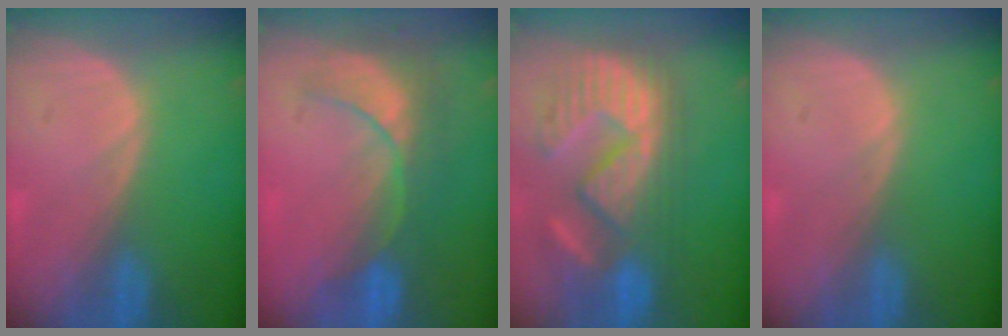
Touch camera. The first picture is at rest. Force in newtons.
{"total": 8.4, "press": 7.6, "slide": 3.6}
{"total": 11.9, "press": 11.2, "slide": 3.7}
{"total": 0.0}